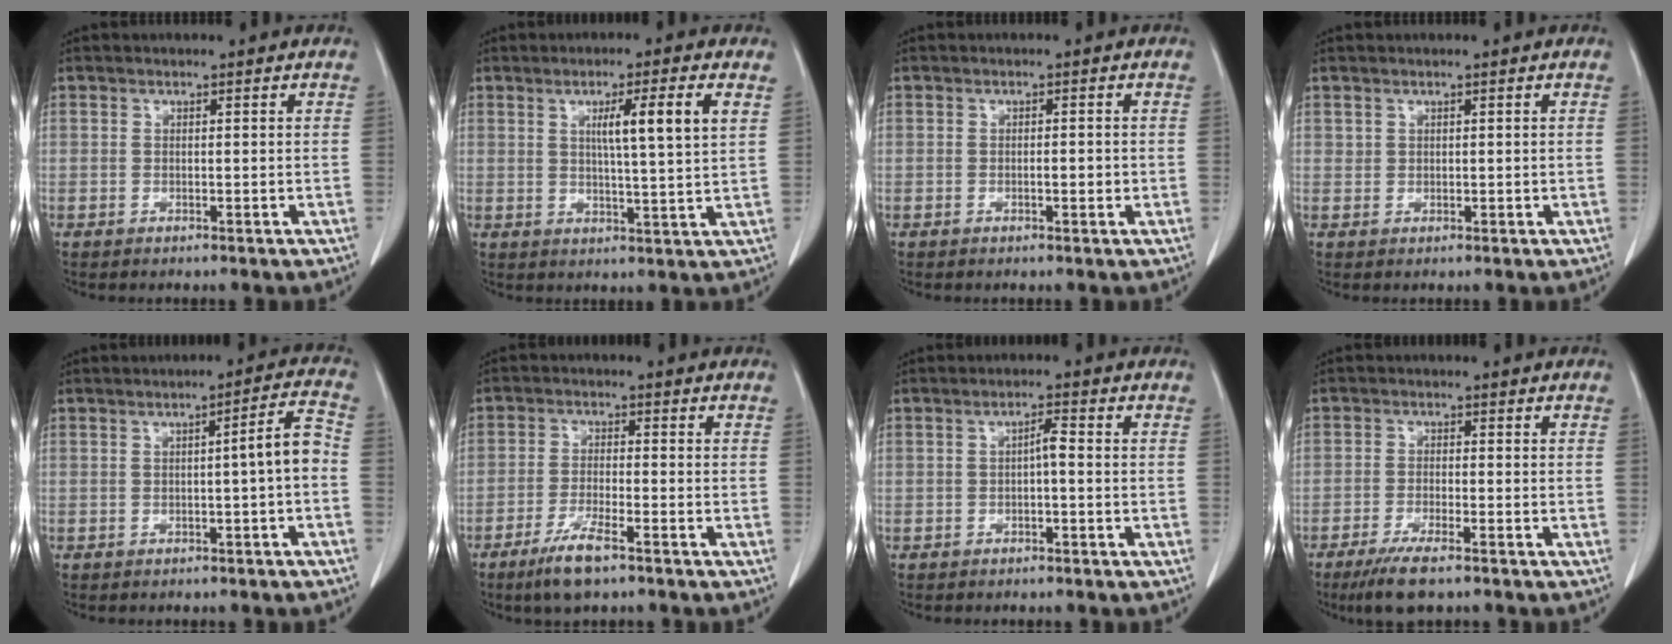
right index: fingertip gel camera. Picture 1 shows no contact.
{"total": 7.6, "force": [2.8, -0.4, 7.0], "torque": [-0.115, -0.001, 0.042]}
{"total": 1.3, "force": [-0.3, 0.4, 1.2], "torque": [-0.019, 0.001, -0.003]}
{"total": 0.7, "force": [0.5, 0.5, 0.1], "torque": [0.008, -0.001, 0.009]}
{"total": 4.6, "force": [-0.8, -0.1, 4.5], "torque": [-0.063, 0.012, -0.012]}
{"total": 6.2, "force": [-4.2, 0.8, 4.5], "torque": [-0.096, -0.008, -0.076]}
{"total": 2.0, "force": [-0.3, 0.3, 1.9], "torque": [-0.036, 0.004, -0.004]}
{"total": 6.3, "force": [-4.4, 0.8, 4.4], "torque": [-0.083, -0.016, -0.072]}